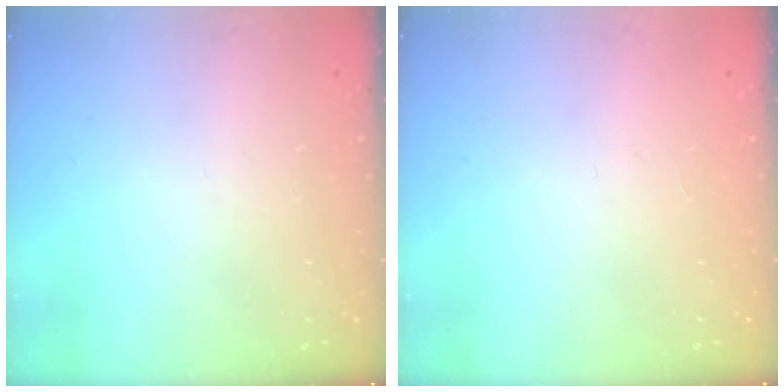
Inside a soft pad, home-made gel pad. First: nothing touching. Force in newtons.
{"total": 0.0}